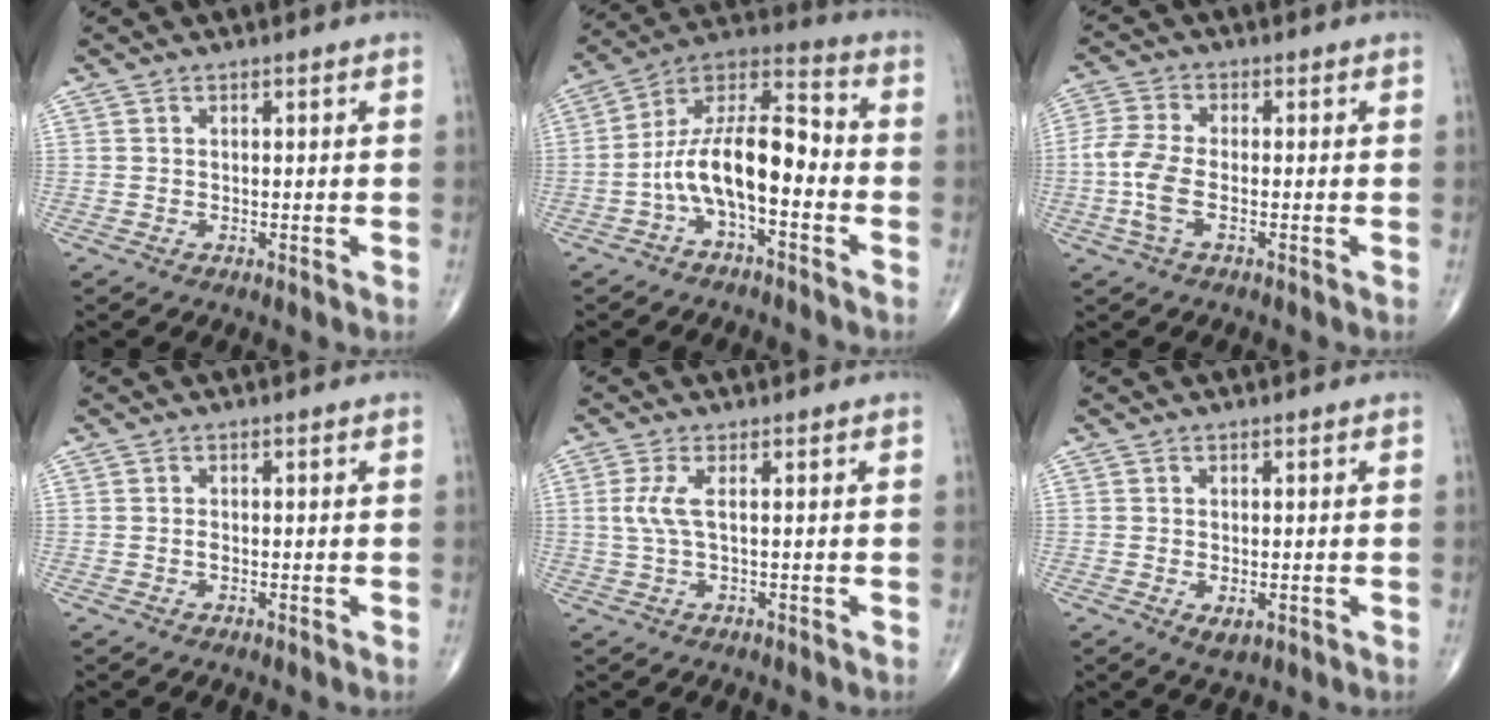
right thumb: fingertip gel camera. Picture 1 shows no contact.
{"total": 14.1, "force": [-3.4, 5.9, 12.3], "torque": [-0.214, 0.062, -0.070]}
{"total": 6.9, "force": [-1.8, 3.0, 6.0], "torque": [-0.154, 0.010, -0.041]}
{"total": 0.7, "force": [-0.2, 0.4, 0.5], "torque": [-0.010, 0.000, -0.005]}
{"total": 3.3, "force": [0.4, 0.6, 3.2], "torque": [-0.096, 0.003, 0.010]}
{"total": 2.3, "force": [-0.6, 1.2, 1.9], "torque": [-0.029, -0.004, -0.005]}